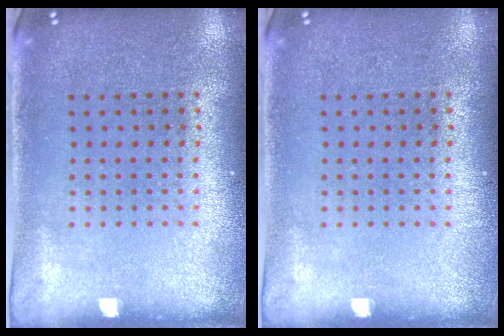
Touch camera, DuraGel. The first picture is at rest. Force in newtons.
{"total": 0.0}